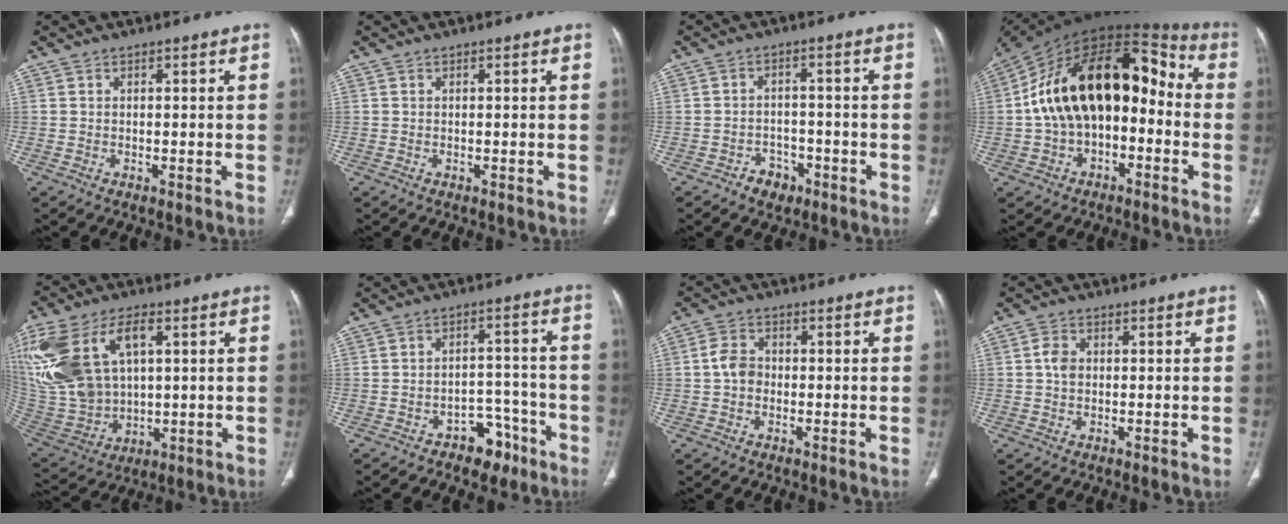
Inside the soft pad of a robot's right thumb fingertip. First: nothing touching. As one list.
[{"total": 0.0}, {"total": 4.3, "force": [-2.6, 3.1, 1.4], "torque": [-0.006, 0.025, -0.035]}, {"total": 23.8, "force": [-1.2, 14.4, 18.9], "torque": [-0.294, 0.063, -0.025]}, {"total": 26.8, "force": [7.5, 16.7, 19.6], "torque": [-0.456, 0.014, 0.161]}, {"total": 7.2, "force": [-4.7, 4.5, 3.1], "torque": [-0.009, 0.051, -0.065]}, {"total": 4.5, "force": [-0.3, 3.5, 2.8], "torque": [-0.047, 0.012, -0.013]}, {"total": 2.9, "force": [0.3, 2.1, 2.0], "torque": [-0.036, 0.004, 0.002]}]